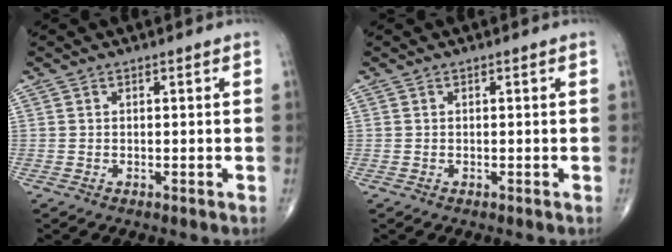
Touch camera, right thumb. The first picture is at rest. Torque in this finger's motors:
{"motor_torque": [-0.01, 0.01, -0.11, -0.10, 0.04]}